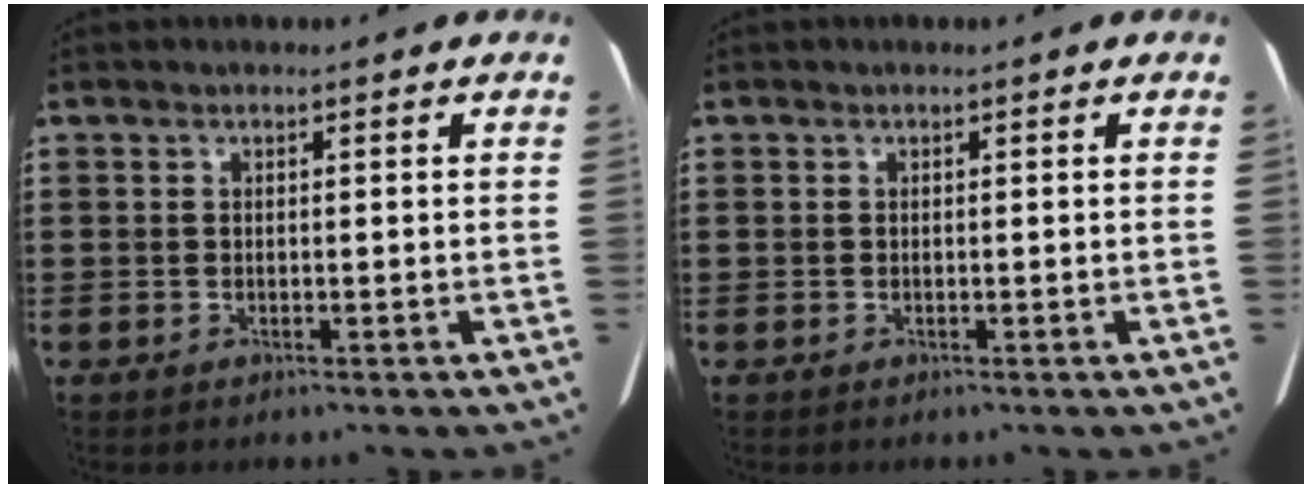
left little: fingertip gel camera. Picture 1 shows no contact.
{"total": 0.0}